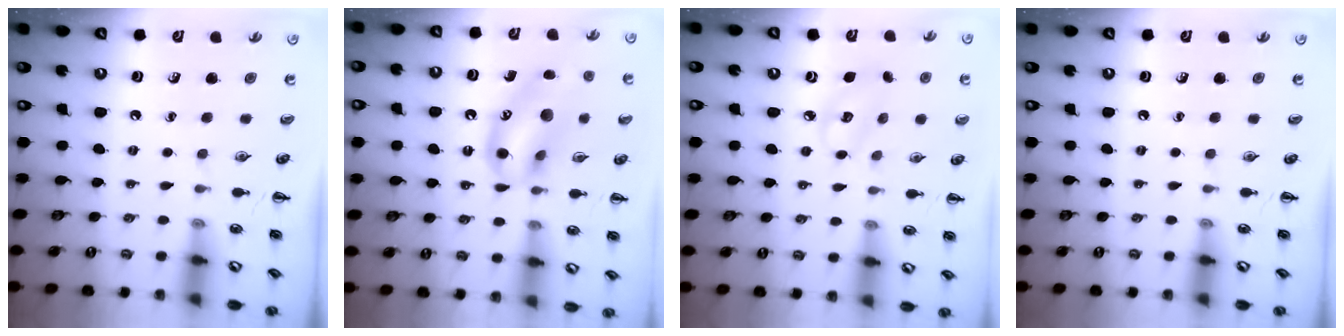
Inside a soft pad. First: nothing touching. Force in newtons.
{"total": 15.1, "press": 14.7, "slide": 3.3}
{"total": 5.8, "press": 5.7, "slide": 1.0}
{"total": 0.0}